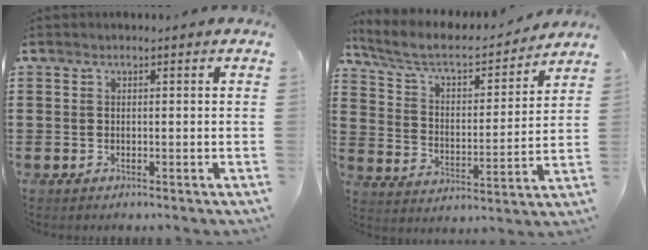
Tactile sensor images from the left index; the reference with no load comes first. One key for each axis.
{"total": 6.6, "fx": 5.6, "fy": 1.8, "fz": 2.9, "tx": -0.083, "ty": -0.033, "tz": 0.091}